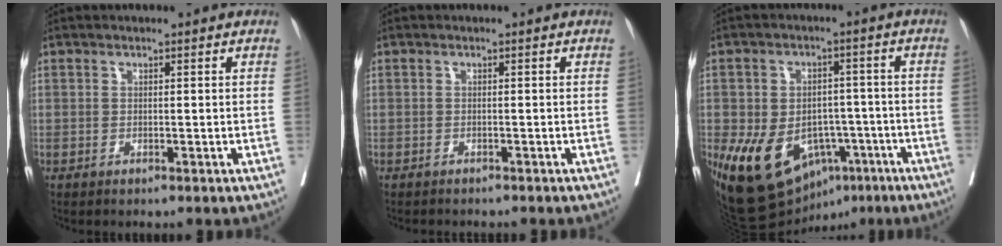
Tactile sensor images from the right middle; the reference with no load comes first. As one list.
[{"total": 3.5, "force": [-3.2, 0.6, 1.2], "torque": [-0.014, -0.004, -0.040]}, {"total": 16.7, "force": [-7.3, 10.8, 10.4], "torque": [-0.196, 0.008, -0.097]}]